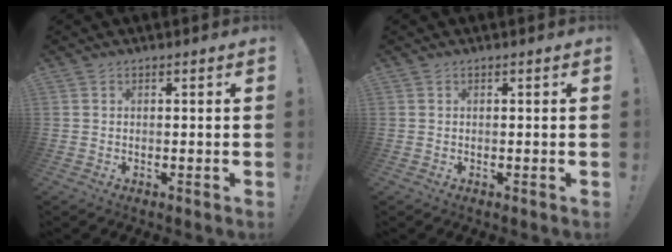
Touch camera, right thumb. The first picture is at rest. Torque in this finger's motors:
{"motor_torque": [0.00, 0.00, 0.00, 0.00, 0.00]}